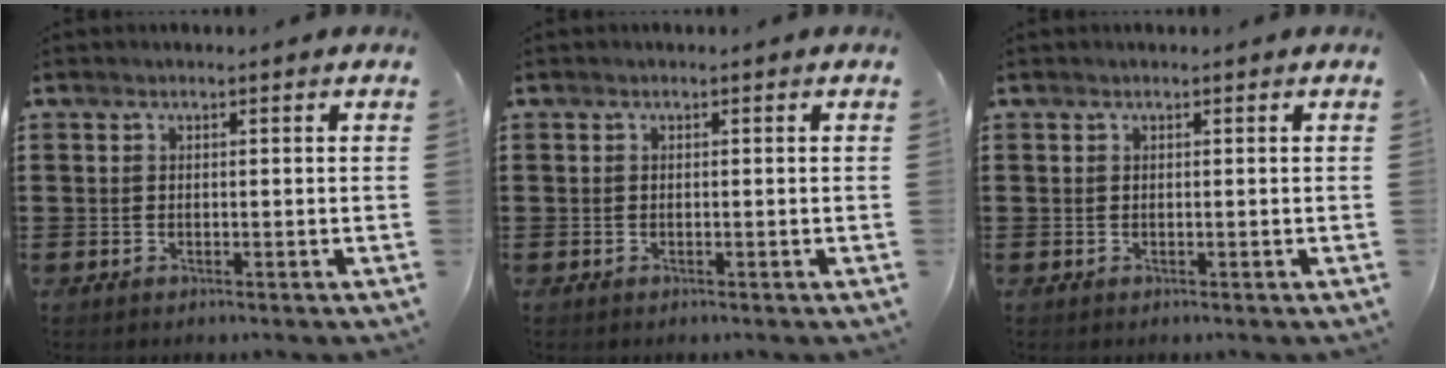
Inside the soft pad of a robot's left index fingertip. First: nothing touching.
{"total": 0.0}
{"total": 0.0}